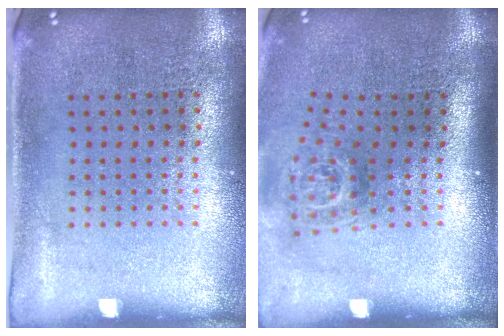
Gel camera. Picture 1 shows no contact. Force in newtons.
{"total": 1.8, "press": 1.2, "slide": 1.3}